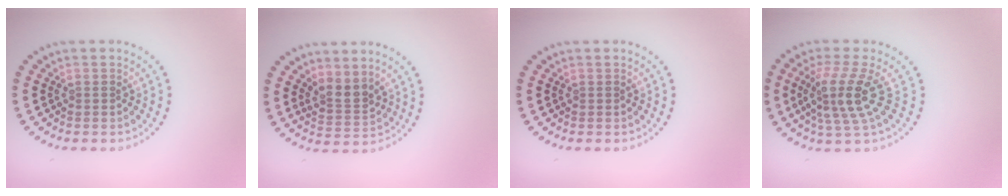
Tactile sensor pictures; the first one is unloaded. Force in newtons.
{"total": 2.5, "press": 2.1, "slide": 1.4}
{"total": 0.0}
{"total": 4.3, "press": 3.2, "slide": 2.8}